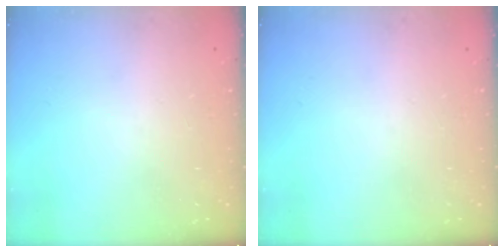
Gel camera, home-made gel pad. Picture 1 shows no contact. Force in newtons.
{"total": 0.0}